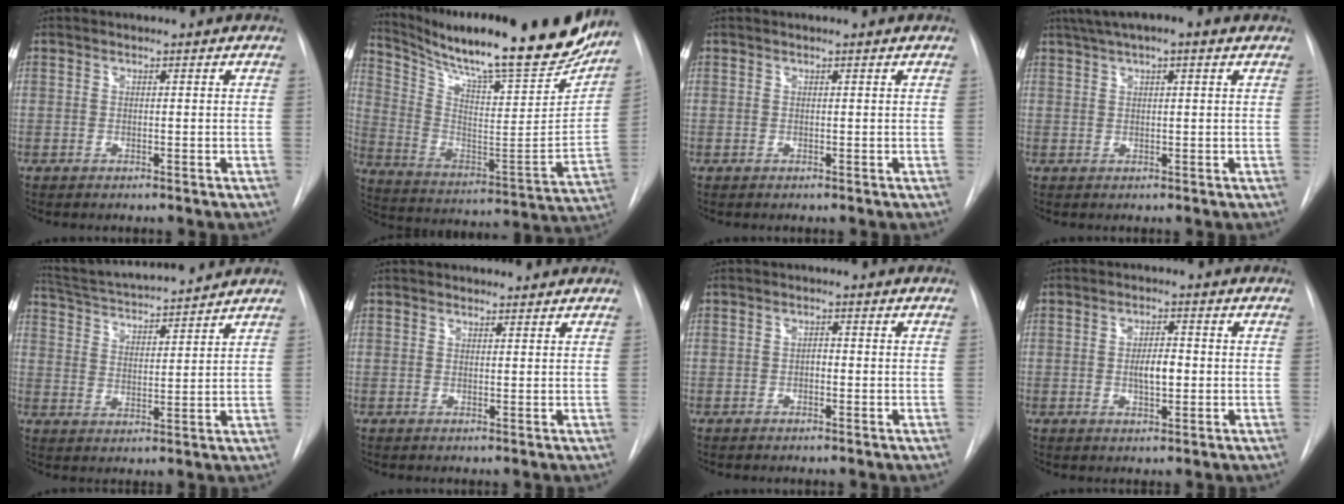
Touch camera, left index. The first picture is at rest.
{"total": 26.9, "force": [22.8, 4.2, 13.6], "torque": [-0.230, -0.057, 0.330]}
{"total": 0.7, "force": [0.6, -0.1, 0.3], "torque": [-0.009, 0.003, 0.008]}
{"total": 8.1, "force": [5.5, 1.3, 5.7], "torque": [-0.096, 0.040, 0.083]}
{"total": 14.4, "force": [13.4, 1.0, 5.4], "torque": [-0.101, 0.016, 0.217]}
{"total": 1.9, "force": [1.8, 0.5, 0.1], "torque": [-0.003, 0.004, 0.021]}
{"total": 1.0, "force": [-0.4, 0.5, 0.8], "torque": [-0.009, 0.001, -0.010]}
{"total": 3.8, "force": [-0.4, 1.4, 3.5], "torque": [-0.057, -0.002, -0.004]}